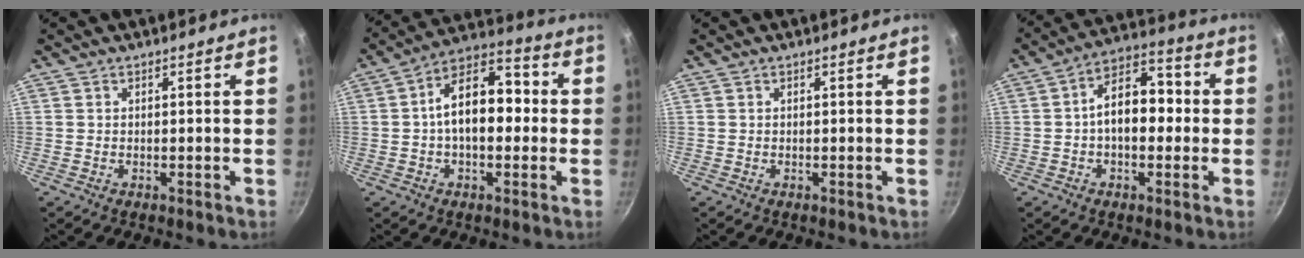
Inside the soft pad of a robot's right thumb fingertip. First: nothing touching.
{"total": 13.9, "force": [0.3, 8.0, 11.3], "torque": [-0.163, 0.040, -0.010]}
{"total": 0.0}
{"total": 11.4, "force": [-0.2, 6.9, 9.1], "torque": [-0.124, 0.037, -0.015]}